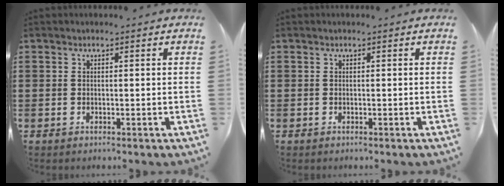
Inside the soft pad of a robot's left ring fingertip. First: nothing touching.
{"total": 0.0}